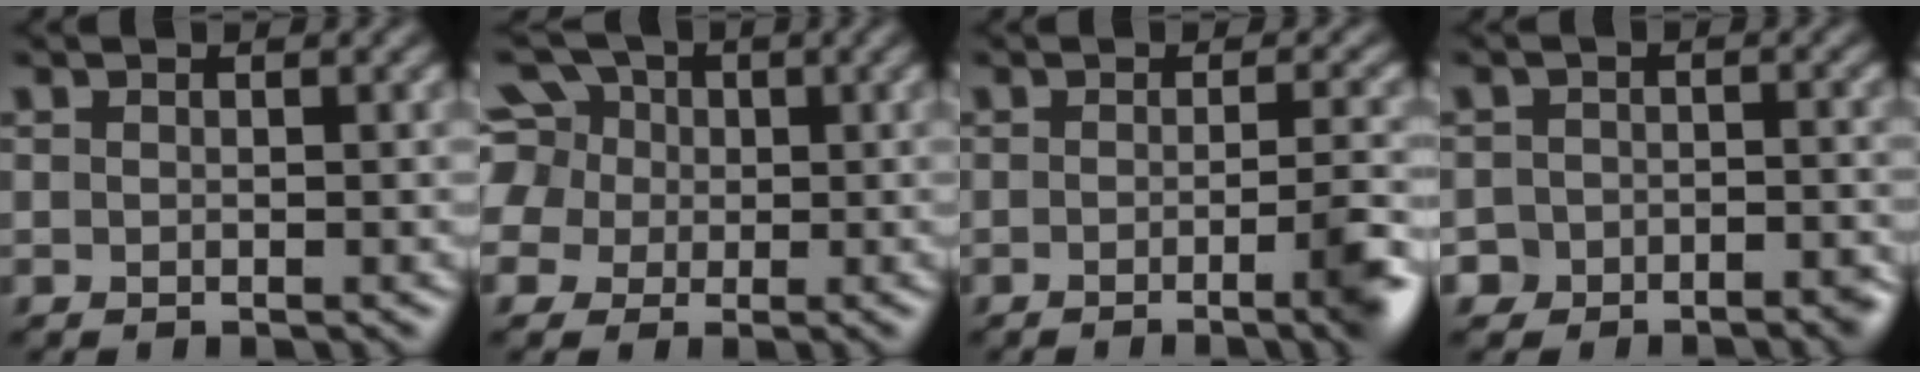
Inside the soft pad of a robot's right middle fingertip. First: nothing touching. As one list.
[{"total": 9.0, "force": [2.3, 8.0, 3.4], "torque": [-0.094, 0.036, 0.023]}, {"total": 5.0, "force": [-1.8, 1.2, 4.5], "torque": [-0.051, -0.008, -0.028]}, {"total": 4.3, "force": [-3.3, 2.6, 0.4], "torque": [0.017, 0.007, -0.047]}]